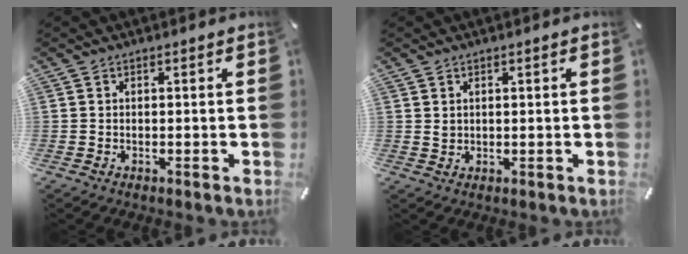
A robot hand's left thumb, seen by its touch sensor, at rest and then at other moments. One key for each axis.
{"total": 0.9, "fx": 0.5, "fy": 0.7, "fz": 0.3, "tx": -0.007, "ty": 0.002, "tz": 0.010}